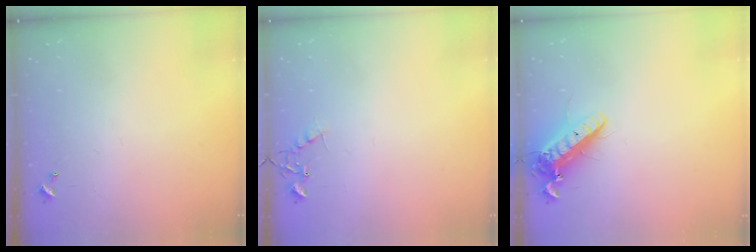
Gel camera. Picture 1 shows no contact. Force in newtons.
{"total": 6.8, "press": 6.8, "slide": 0.3}
{"total": 14.3, "press": 14.1, "slide": 2.6}